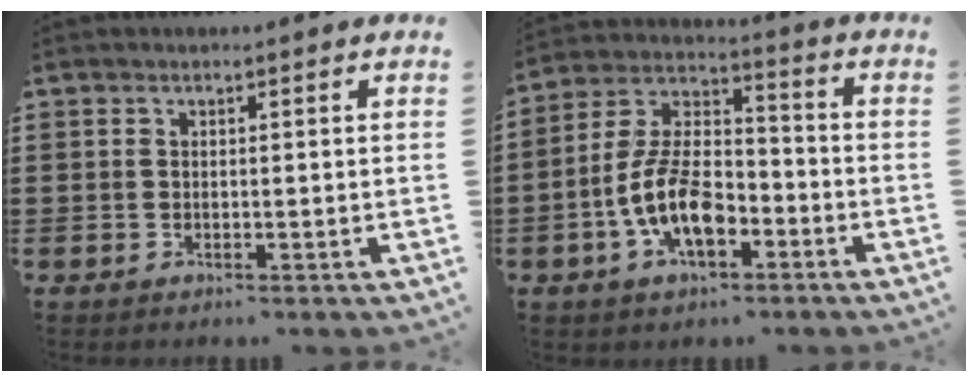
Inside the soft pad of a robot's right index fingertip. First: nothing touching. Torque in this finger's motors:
{"motor_torque": [2.14, 0.00, 1.05, 0.21]}